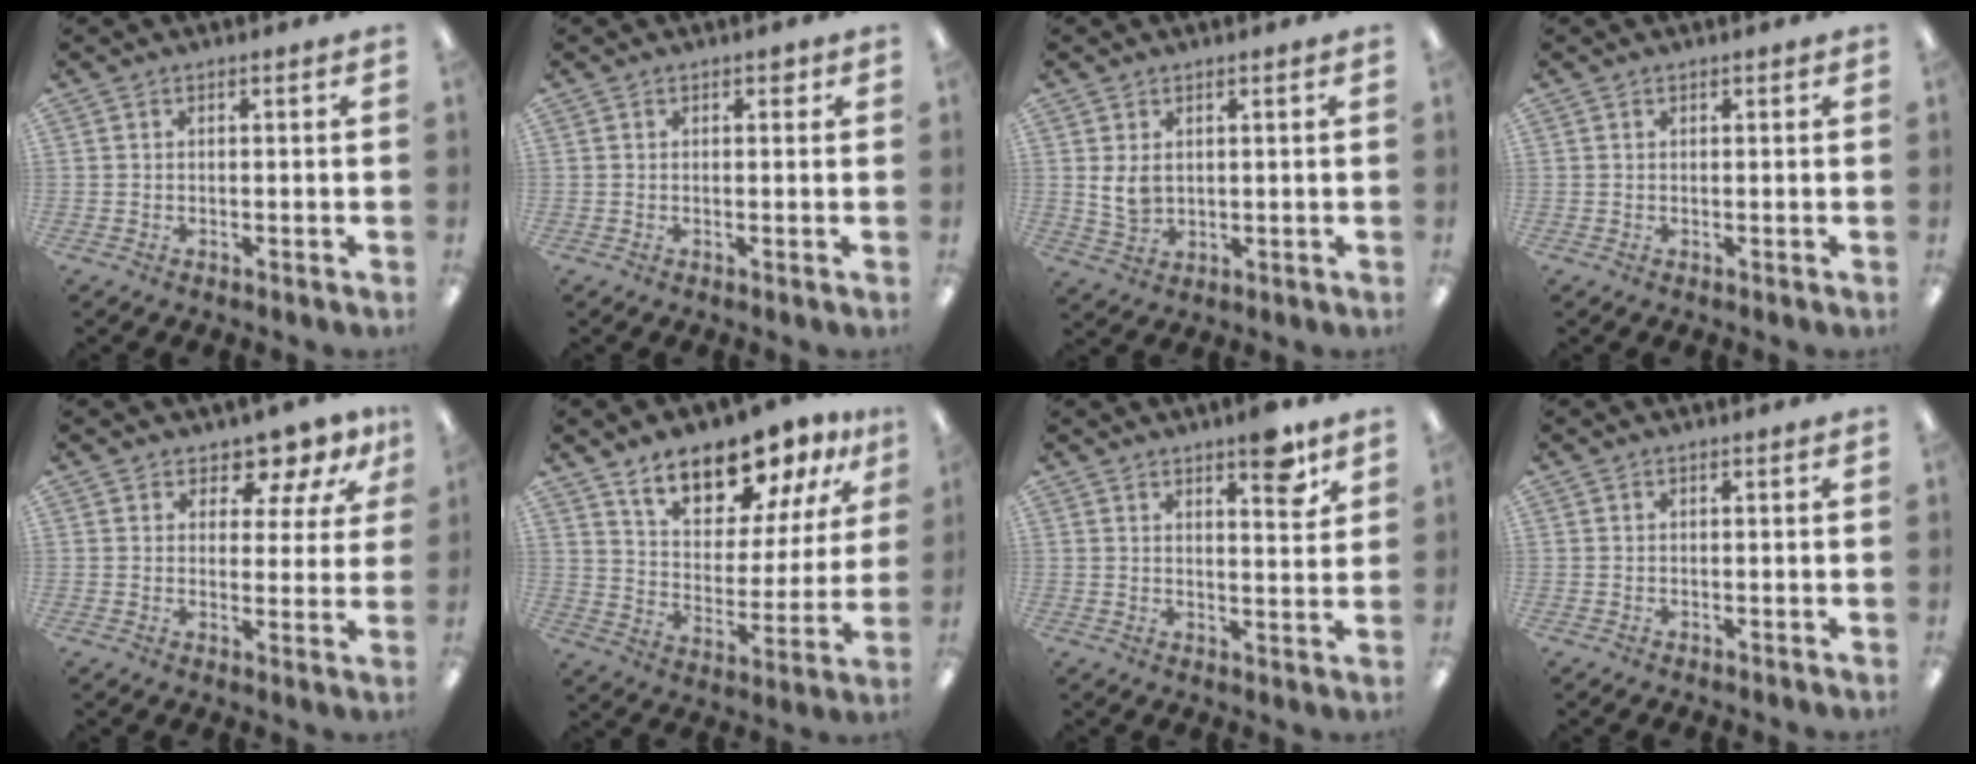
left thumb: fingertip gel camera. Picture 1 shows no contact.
{"total": 1.3, "force": [0.8, 0.7, 0.7], "torque": [0.001, -0.004, 0.010]}
{"total": 5.1, "force": [1.7, 3.5, 3.2], "torque": [-0.070, -0.007, 0.029]}
{"total": 0.6, "force": [0.5, 0.3, 0.2], "torque": [0.005, -0.002, 0.008]}
{"total": 7.9, "force": [6.6, 3.5, 2.6], "torque": [-0.041, -0.044, 0.119]}
{"total": 15.1, "force": [13.1, 6.0, 4.5], "torque": [-0.077, -0.105, 0.234]}
{"total": 7.1, "force": [5.1, 2.0, 4.5], "torque": [-0.045, -0.034, 0.079]}
{"total": 0.0}